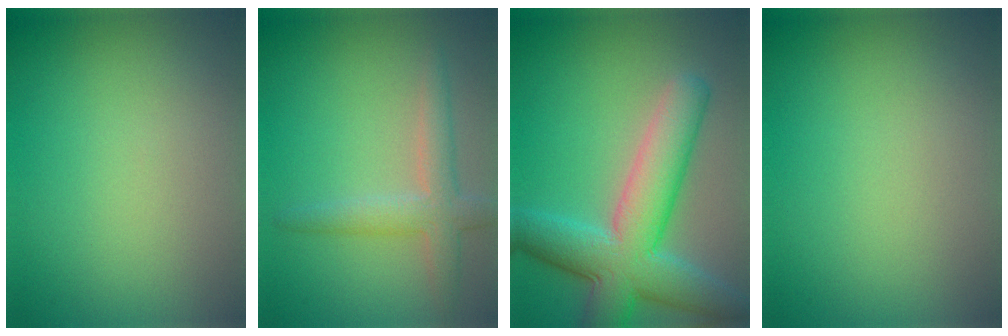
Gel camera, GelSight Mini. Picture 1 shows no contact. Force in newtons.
{"total": 3.1, "press": 3.1, "slide": 0.0}
{"total": 8.5, "press": 8.5, "slide": 0.3}
{"total": 0.0}